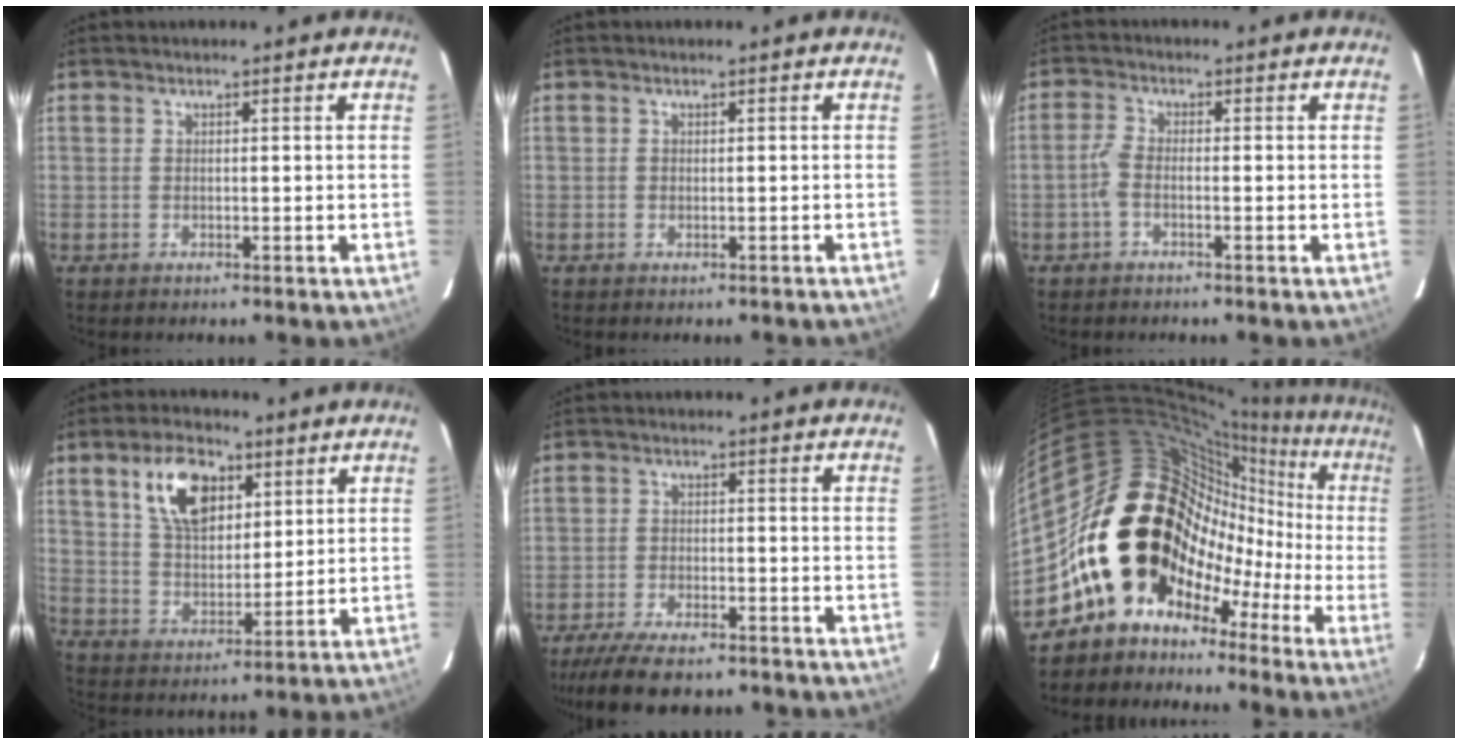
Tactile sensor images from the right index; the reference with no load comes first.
{"total": 1.0, "force": [-0.7, 0.6, 0.3], "torque": [-0.007, 0.000, -0.008]}
{"total": 2.5, "force": [-1.3, 1.0, 1.9], "torque": [-0.053, 0.008, -0.029]}
{"total": 11.9, "force": [5.5, 6.6, 8.2], "torque": [-0.148, 0.018, 0.106]}
{"total": 11.6, "force": [-9.6, 3.2, 5.6], "torque": [-0.130, -0.025, -0.159]}
{"total": 22.4, "force": [-5.4, 17.4, 13.0], "torque": [-0.229, 0.028, -0.095]}